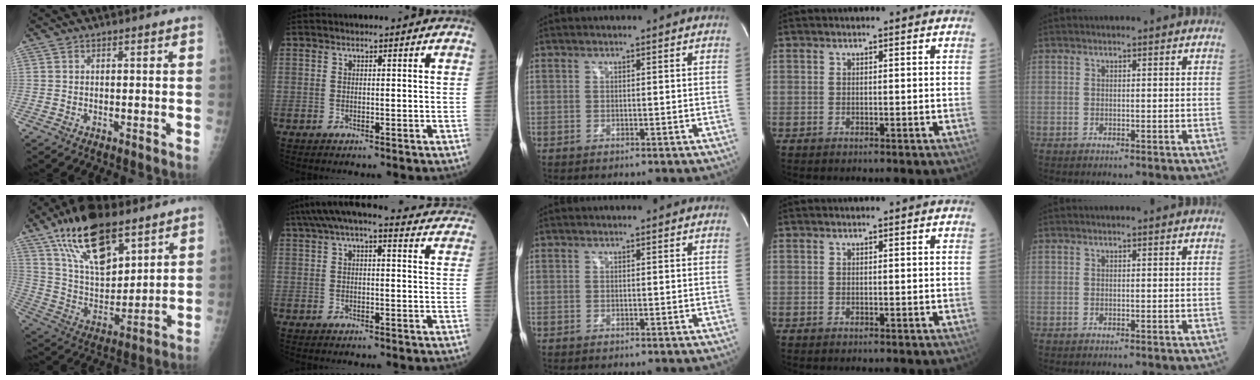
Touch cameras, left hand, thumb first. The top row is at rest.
{"thumb": {"total": 20.1, "force": [12.5, 9.2, 12.8], "torque": [-0.190, -0.054, 0.233]}, "index": {"total": 18.2, "force": [16.1, 3.9, 7.6], "torque": [-0.114, 0.052, 0.198]}}